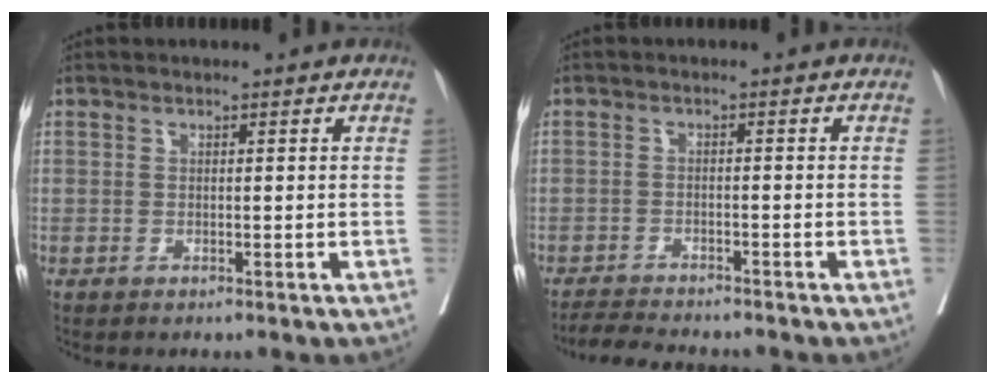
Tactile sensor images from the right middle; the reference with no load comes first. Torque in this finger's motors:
{"motor_torque": [-0.02, -0.04, 0.03, 0.00]}